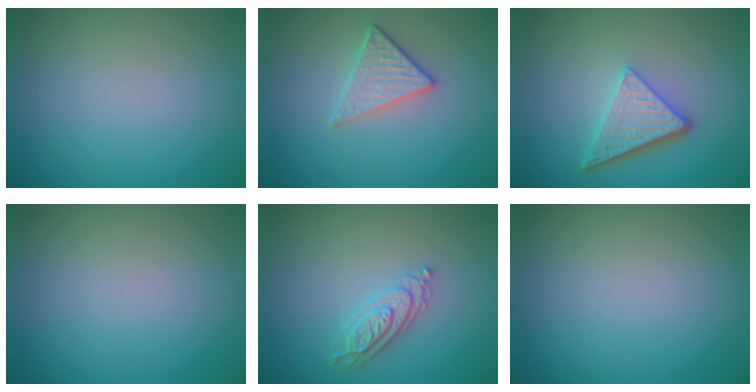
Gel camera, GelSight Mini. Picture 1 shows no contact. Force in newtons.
{"total": 2.9, "press": 2.6, "slide": 1.3}
{"total": 4.8, "press": 3.4, "slide": 3.4}
{"total": 0.0}
{"total": 2.4, "press": 2.3, "slide": 0.7}
{"total": 0.0}